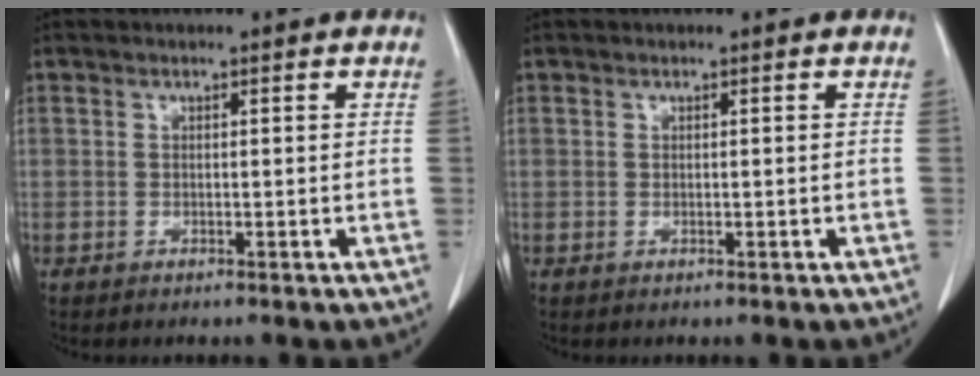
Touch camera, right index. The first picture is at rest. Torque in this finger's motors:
{"motor_torque": [0.00, 0.00, 0.00, 0.01]}